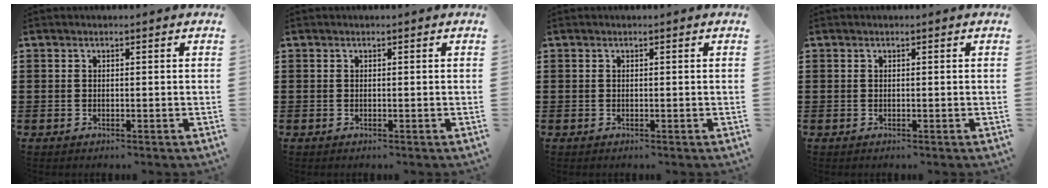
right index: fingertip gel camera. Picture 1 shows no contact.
{"total": 0.0}
{"total": 0.0}
{"total": 0.0}